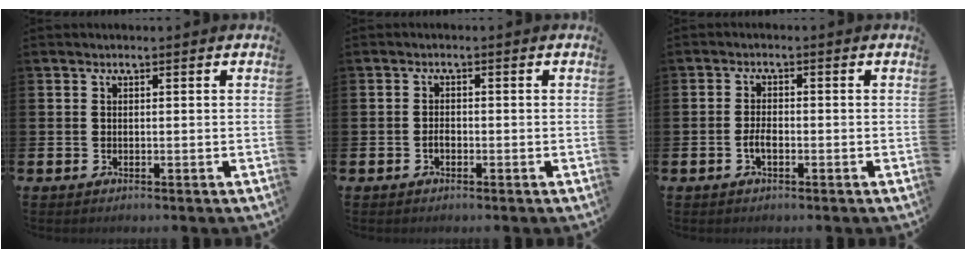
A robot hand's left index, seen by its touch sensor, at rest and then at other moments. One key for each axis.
{"total": 1.2, "fx": -0.5, "fy": 0.7, "fz": 0.8, "tx": -0.014, "ty": 0.001, "tz": -0.011}
{"total": 2.2, "fx": -0.7, "fy": 1.0, "fz": 1.8, "tx": -0.033, "ty": 0.001, "tz": -0.014}